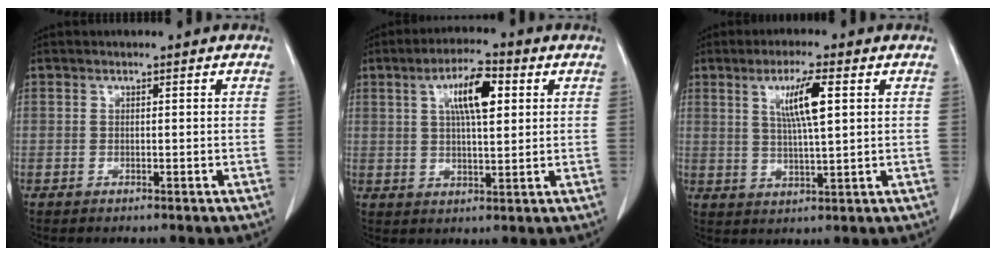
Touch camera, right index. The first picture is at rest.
{"total": 8.2, "force": [2.7, 2.2, 7.4], "torque": [-0.131, 0.012, 0.046]}
{"total": 6.9, "force": [2.2, 0.4, 6.5], "torque": [-0.120, 0.000, 0.041]}